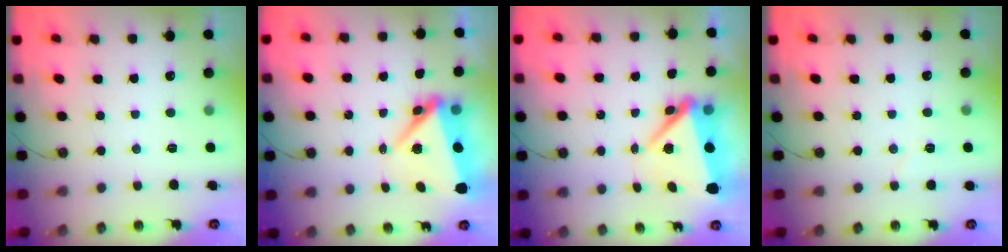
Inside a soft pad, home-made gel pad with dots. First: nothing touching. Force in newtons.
{"total": 8.1, "press": 7.9, "slide": 1.8}
{"total": 7.9, "press": 7.9, "slide": 0.7}
{"total": 5.0, "press": 4.3, "slide": 2.7}